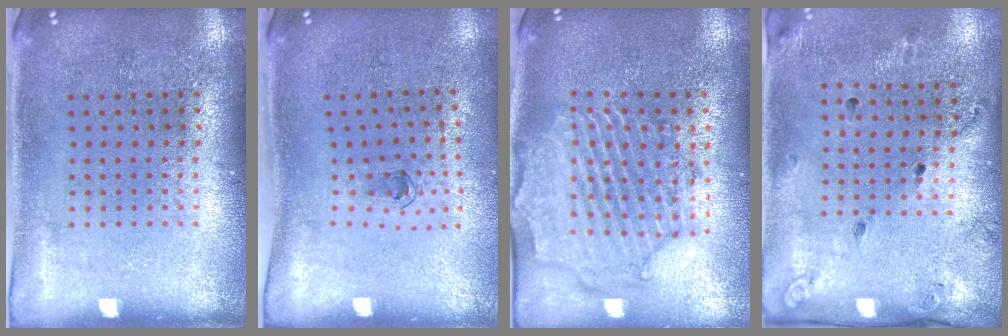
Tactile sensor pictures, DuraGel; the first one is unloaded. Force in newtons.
{"total": 0.6, "press": 0.3, "slide": 0.6}
{"total": 2.4, "press": 2.2, "slide": 0.8}
{"total": 1.8, "press": 1.2, "slide": 1.3}